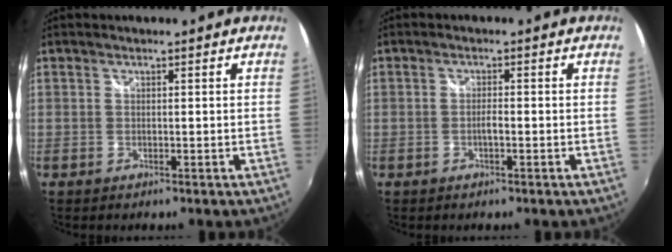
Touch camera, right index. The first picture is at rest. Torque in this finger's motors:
{"motor_torque": [0.47, -0.11, 0.15, 0.03]}